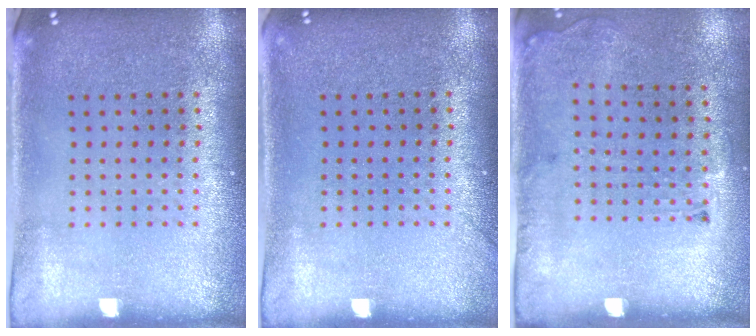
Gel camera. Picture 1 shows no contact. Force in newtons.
{"total": 0.5, "press": 0.5, "slide": 0.1}
{"total": 1.9, "press": 1.3, "slide": 1.4}